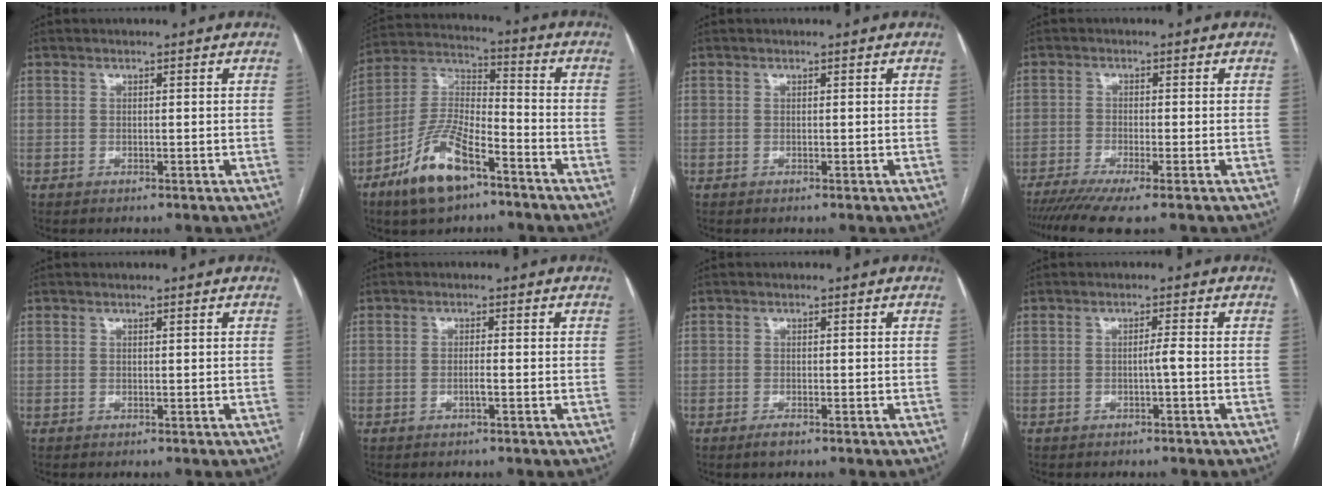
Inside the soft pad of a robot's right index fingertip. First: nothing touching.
{"total": 13.1, "force": [-7.8, 4.3, 9.5], "torque": [-0.200, -0.001, -0.144]}
{"total": 0.0}
{"total": 7.7, "force": [-6.0, -0.2, 4.8], "torque": [-0.071, -0.016, -0.099]}
{"total": 0.0}
{"total": 1.5, "force": [-0.5, 0.0, 1.4], "torque": [-0.027, 0.000, -0.010]}
{"total": 1.3, "force": [-0.9, 0.5, 0.8], "torque": [-0.015, -0.001, -0.014]}
{"total": 1.4, "force": [-0.5, -0.3, 1.3], "torque": [-0.020, 0.001, -0.008]}